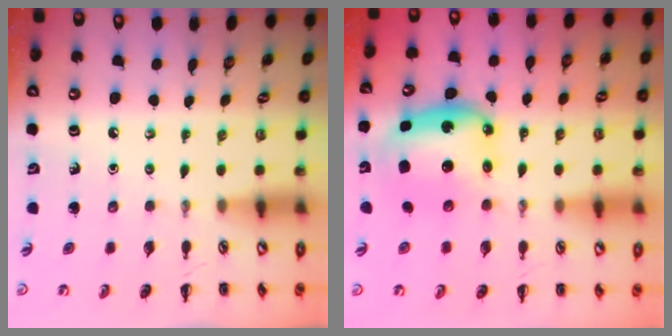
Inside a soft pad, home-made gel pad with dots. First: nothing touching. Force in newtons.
{"total": 6.4, "press": 6.3, "slide": 1.3}